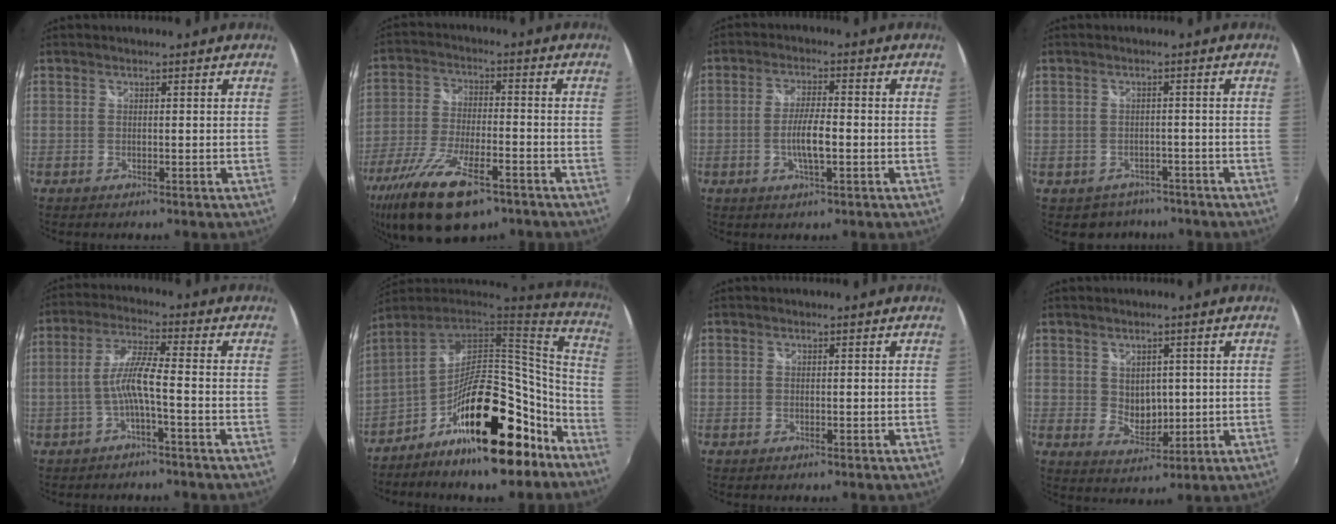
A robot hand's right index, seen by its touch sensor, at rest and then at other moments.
{"total": 18.1, "force": [-11.5, 6.5, 12.4], "torque": [-0.259, -0.052, -0.203]}
{"total": 5.8, "force": [-1.5, 1.2, 5.4], "torque": [-0.105, -0.001, -0.025]}
{"total": 5.0, "force": [-3.5, 3.6, 0.5], "torque": [-0.019, 0.017, -0.045]}
{"total": 6.8, "force": [-2.1, 0.7, 6.4], "torque": [-0.144, 0.011, -0.036]}
{"total": 23.1, "force": [-12.1, 8.9, 17.5], "torque": [-0.261, 0.025, -0.189]}
{"total": 0.0}
{"total": 5.0, "force": [1.1, 4.0, 2.8], "torque": [-0.041, -0.004, 0.029]}